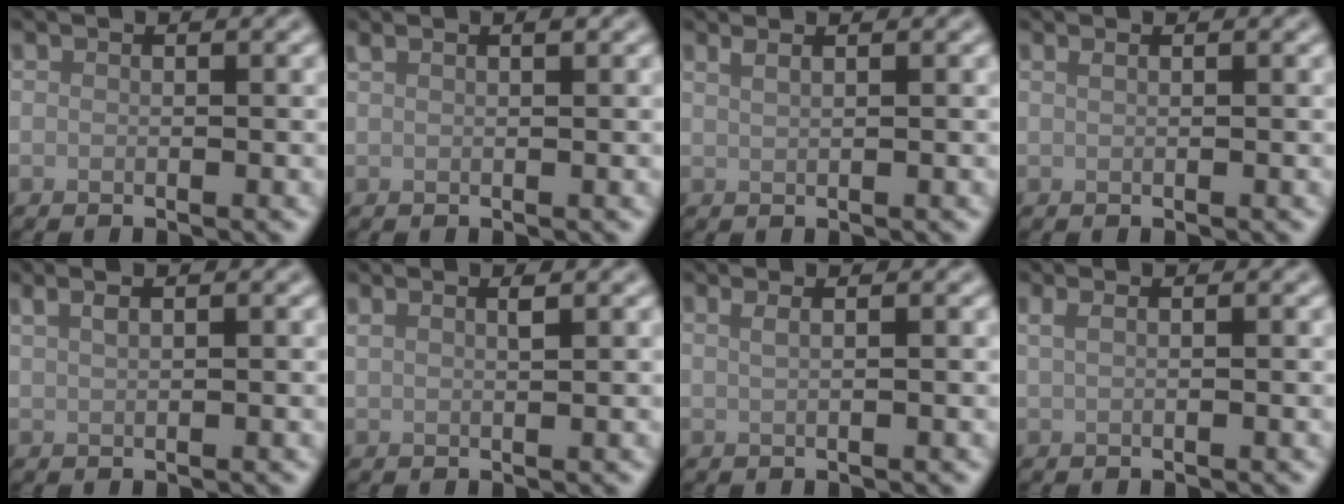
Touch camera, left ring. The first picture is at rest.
{"total": 1.2, "force": [0.8, 0.3, 0.8], "torque": [-0.015, 0.002, 0.013]}
{"total": 1.5, "force": [1.1, 0.6, 0.9], "torque": [-0.006, -0.001, 0.010]}
{"total": 0.7, "force": [0.4, 0.3, 0.5], "torque": [-0.005, 0.000, 0.003]}
{"total": 2.2, "force": [1.5, 0.8, 1.4], "torque": [-0.016, 0.004, 0.017]}
{"total": 1.4, "force": [0.9, 0.4, 1.0], "torque": [-0.014, 0.002, 0.014]}
{"total": 2.3, "force": [1.2, 1.2, 1.5], "torque": [-0.006, 0.002, -0.008]}
{"total": 1.8, "force": [0.9, 0.9, 1.3], "torque": [-0.019, -0.004, 0.004]}